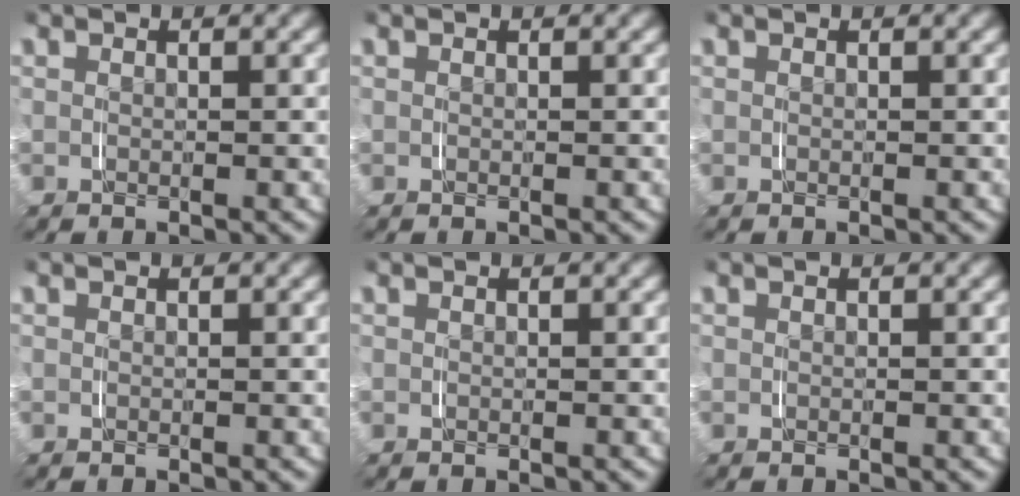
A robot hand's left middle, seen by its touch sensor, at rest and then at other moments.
{"total": 0.0}
{"total": 0.0}
{"total": 0.0}
{"total": 0.0}
{"total": 0.0}